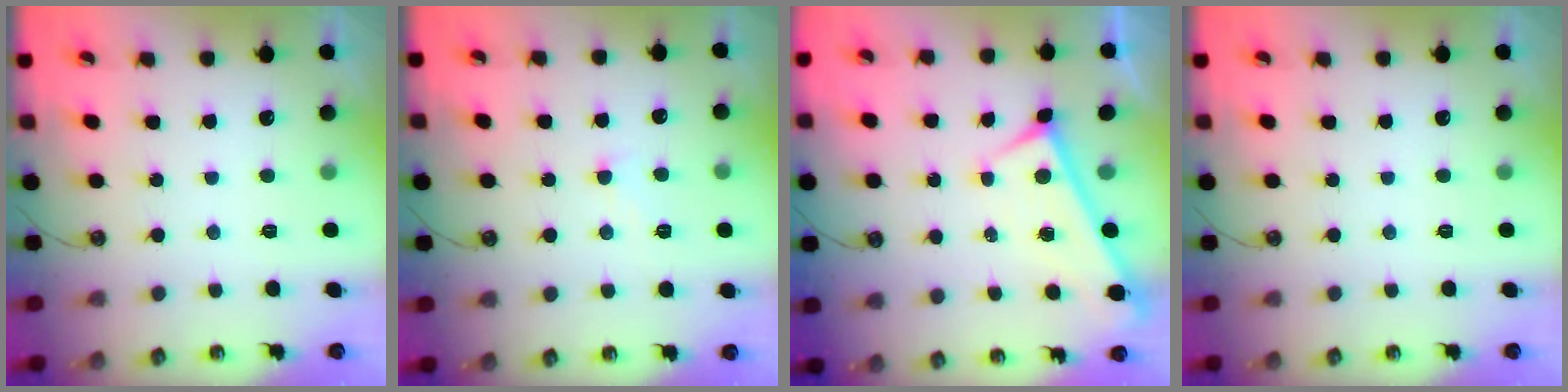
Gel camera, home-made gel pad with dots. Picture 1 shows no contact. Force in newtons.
{"total": 2.0, "press": 2.0, "slide": 0.4}
{"total": 0.0}
{"total": 0.0}